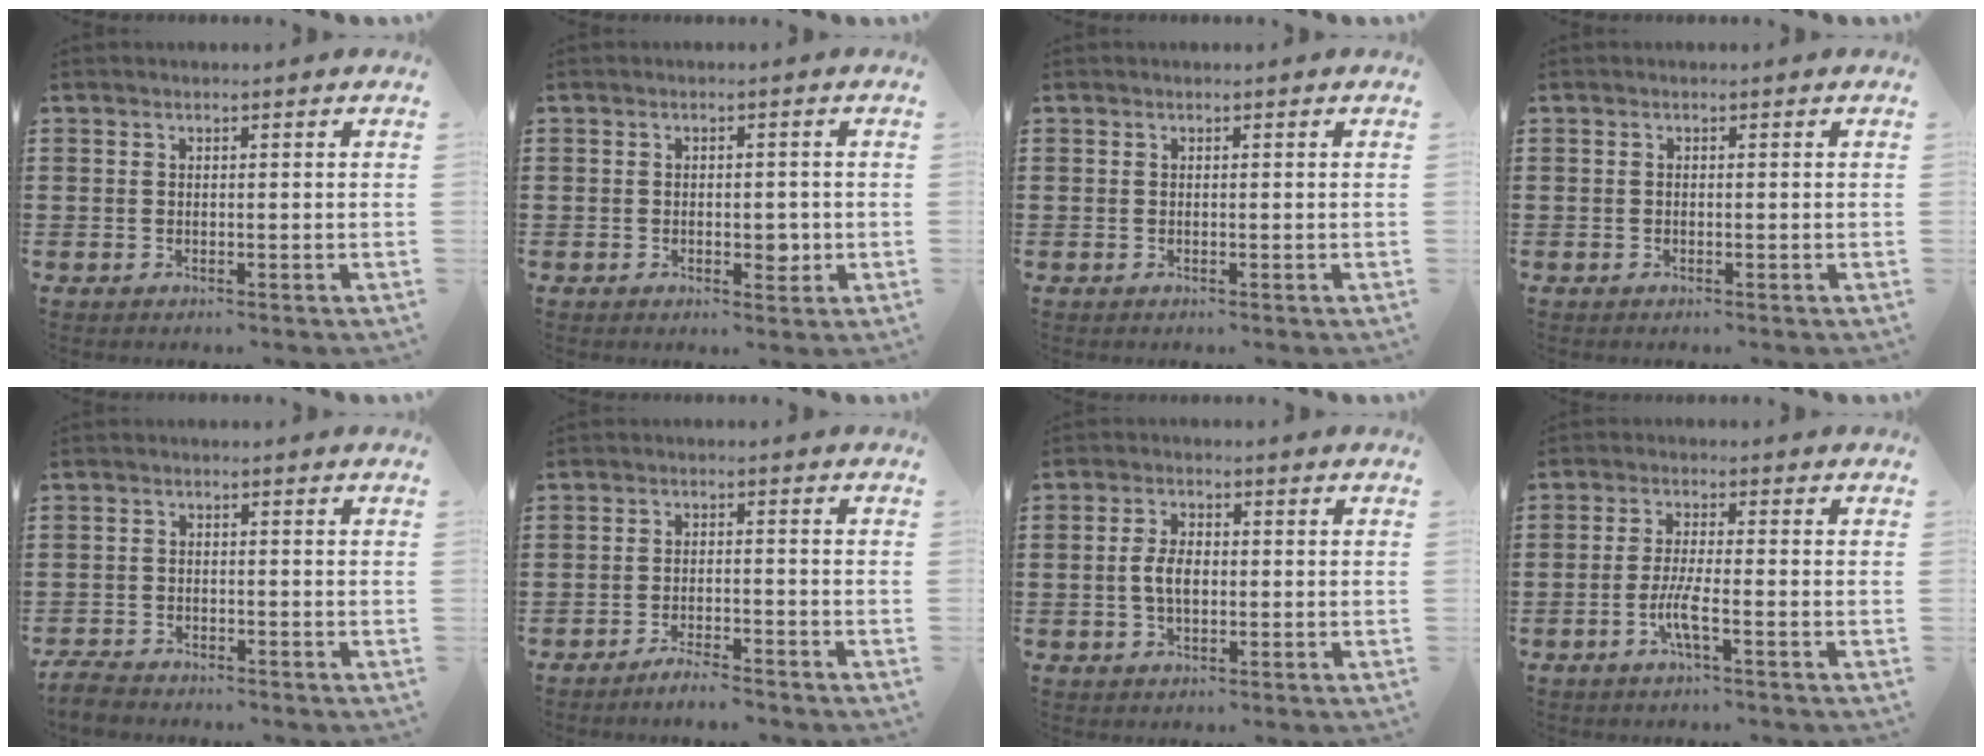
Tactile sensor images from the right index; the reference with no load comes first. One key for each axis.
{"total": 3.0, "fx": -0.6, "fy": 1.6, "fz": 2.4, "tx": -0.036, "ty": -0.001, "tz": -0.013}
{"total": 0.0}
{"total": 0.0}
{"total": 2.7, "fx": -2.6, "fy": 0.4, "fz": 0.5, "tx": -0.019, "ty": 0.000, "tz": -0.056}
{"total": 3.0, "fx": -2.9, "fy": 0.1, "fz": 0.7, "tx": -0.015, "ty": 0.004, "tz": -0.058}
{"total": 4.1, "fx": -0.3, "fy": 2.3, "fz": 3.4, "tx": -0.081, "ty": 0.002, "tz": -0.012}
{"total": 4.7, "fx": -2.0, "fy": 0.5, "fz": 4.2, "tx": -0.090, "ty": -0.010, "tz": -0.043}